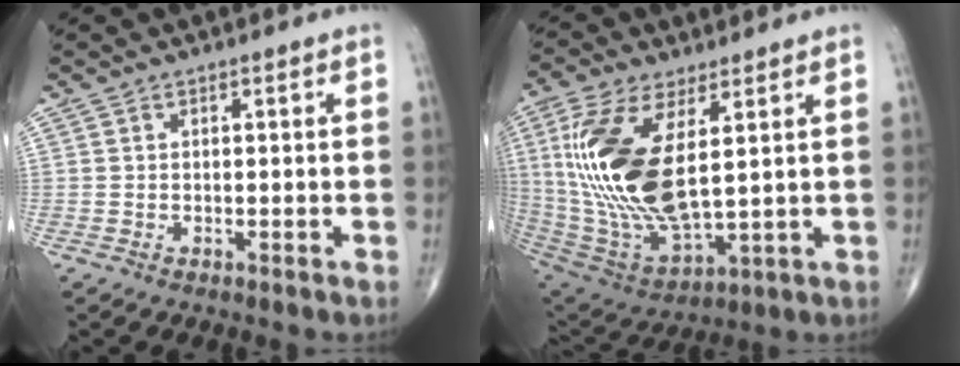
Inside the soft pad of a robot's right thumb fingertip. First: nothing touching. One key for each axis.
{"total": 21.4, "fx": 4.2, "fy": 9.2, "fz": 18.9, "tx": -0.400, "ty": -0.032, "tz": 0.090}